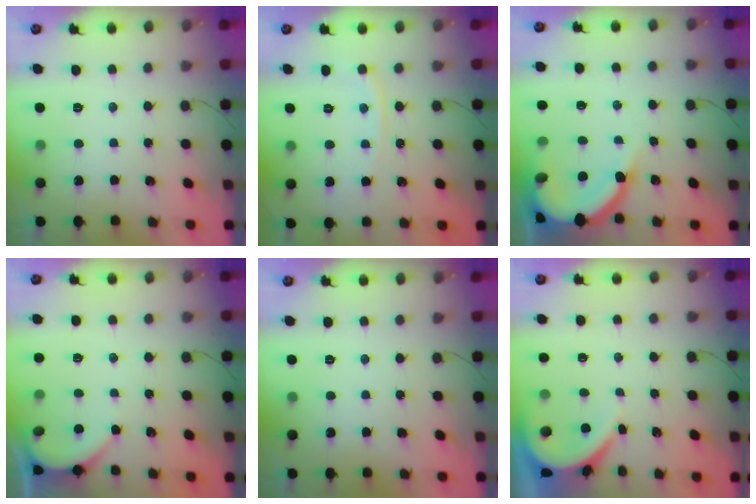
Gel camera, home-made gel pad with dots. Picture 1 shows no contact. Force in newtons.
{"total": 4.1, "press": 4.0, "slide": 0.6}
{"total": 12.7, "press": 12.7, "slide": 1.1}
{"total": 2.7, "press": 2.7, "slide": 0.1}
{"total": 0.0}
{"total": 3.5, "press": 3.5, "slide": 0.4}